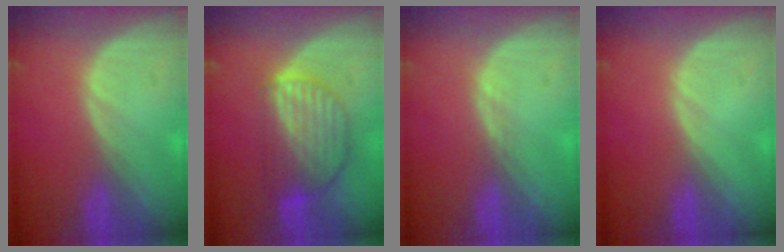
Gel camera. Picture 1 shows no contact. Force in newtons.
{"total": 8.8, "press": 7.7, "slide": 4.2}
{"total": 0.8, "press": 0.6, "slide": 0.5}
{"total": 0.0}